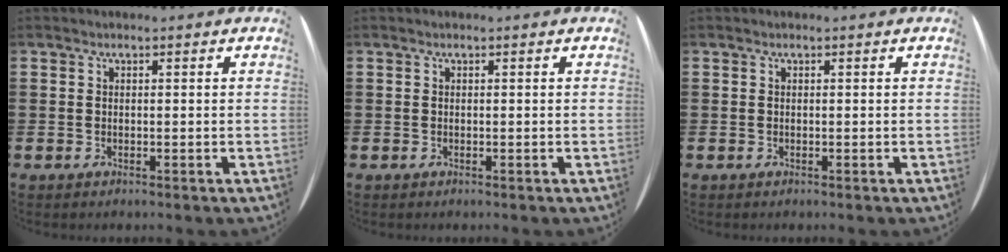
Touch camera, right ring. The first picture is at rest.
{"total": 0.0}
{"total": 0.0}